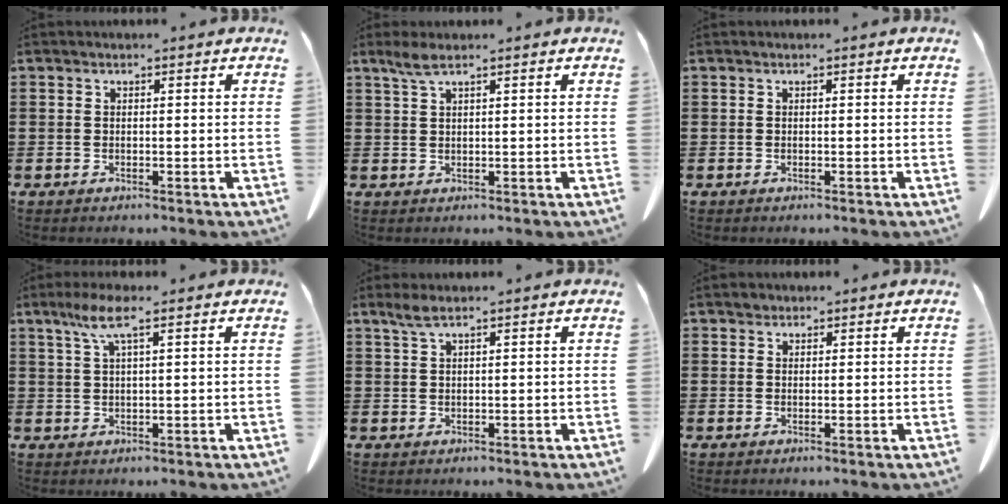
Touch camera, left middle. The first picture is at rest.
{"total": 2.5, "force": [1.6, 0.4, 1.9], "torque": [-0.041, 0.003, 0.028]}
{"total": 0.0}
{"total": 5.1, "force": [2.6, 0.6, 4.4], "torque": [-0.091, 0.004, 0.045]}
{"total": 2.1, "force": [1.4, 0.2, 1.5], "torque": [-0.033, 0.001, 0.025]}
{"total": 1.0, "force": [0.8, 0.6, 0.0], "torque": [-0.003, 0.004, 0.017]}